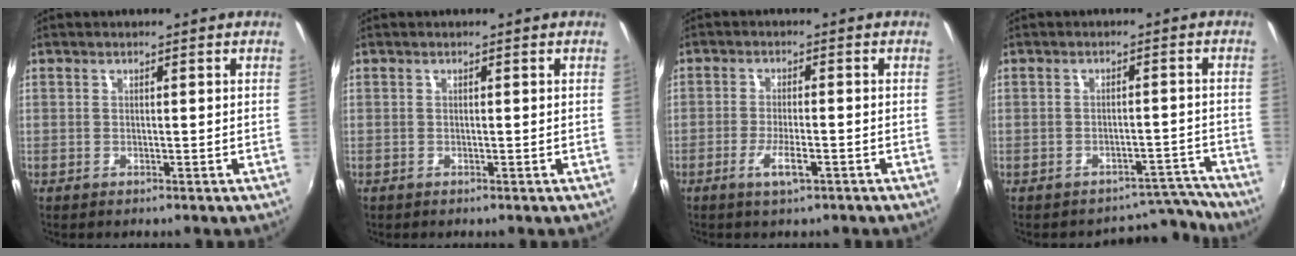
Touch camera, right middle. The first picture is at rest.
{"total": 0.0}
{"total": 4.1, "force": [-2.5, 0.8, 3.2], "torque": [-0.071, -0.007, -0.046]}
{"total": 6.1, "force": [-5.9, 1.2, -1.1], "torque": [0.033, 0.032, -0.075]}